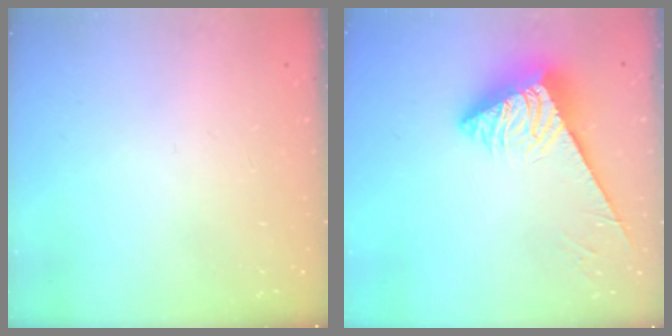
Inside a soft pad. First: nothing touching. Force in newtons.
{"total": 5.2, "press": 5.1, "slide": 0.5}